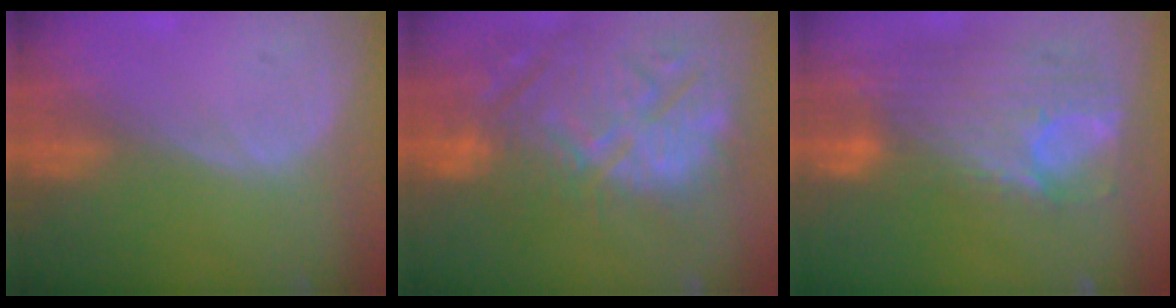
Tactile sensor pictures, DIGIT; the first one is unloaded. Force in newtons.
{"total": 15.2, "press": 12.9, "slide": 8.0}
{"total": 12.1, "press": 10.3, "slide": 6.5}